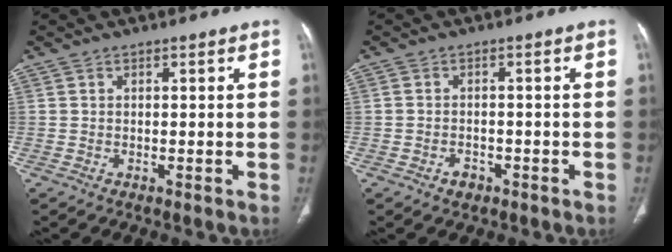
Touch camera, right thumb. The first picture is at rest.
{"total": 2.2, "force": [-1.2, 1.6, 0.9], "torque": [-0.012, 0.011, -0.014]}